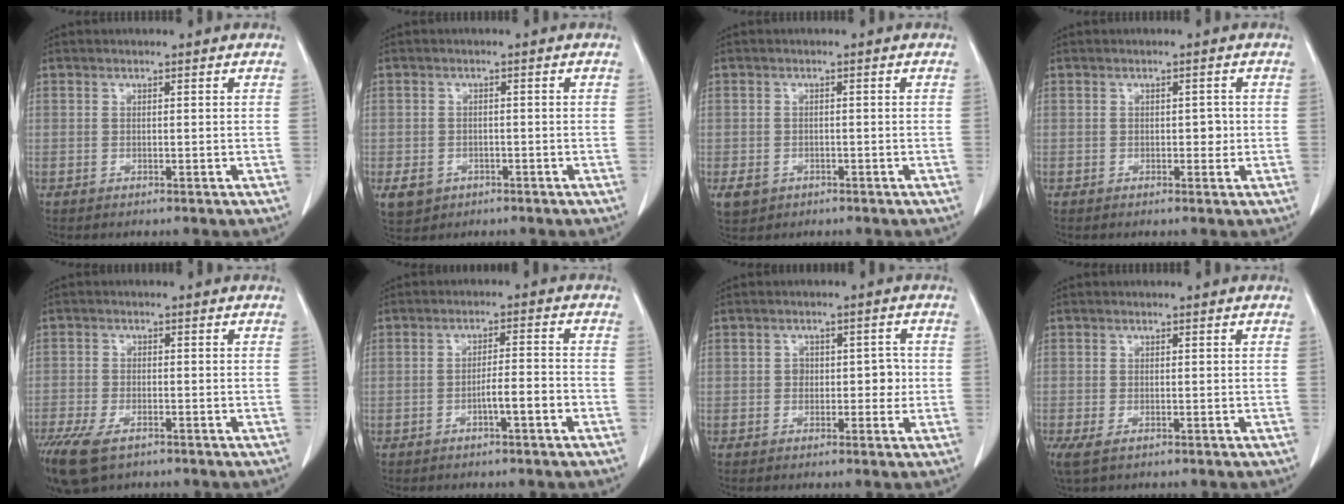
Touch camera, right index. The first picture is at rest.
{"total": 5.2, "force": [-2.6, 4.3, 1.5], "torque": [-0.029, 0.002, -0.031]}
{"total": 3.4, "force": [-1.7, 2.7, 1.1], "torque": [-0.021, 0.000, -0.020]}
{"total": 1.6, "force": [-0.1, 1.0, 1.2], "torque": [-0.011, 0.004, -0.002]}
{"total": 9.9, "force": [-6.6, 4.3, 6.0], "torque": [-0.125, -0.017, -0.108]}
{"total": 4.2, "force": [-2.0, 0.3, 3.7], "torque": [-0.055, 0.008, -0.031]}
{"total": 3.6, "force": [-0.3, 2.5, 2.6], "torque": [-0.024, 0.013, -0.004]}
{"total": 3.0, "force": [-1.8, 1.1, 2.2], "torque": [-0.050, -0.009, -0.026]}